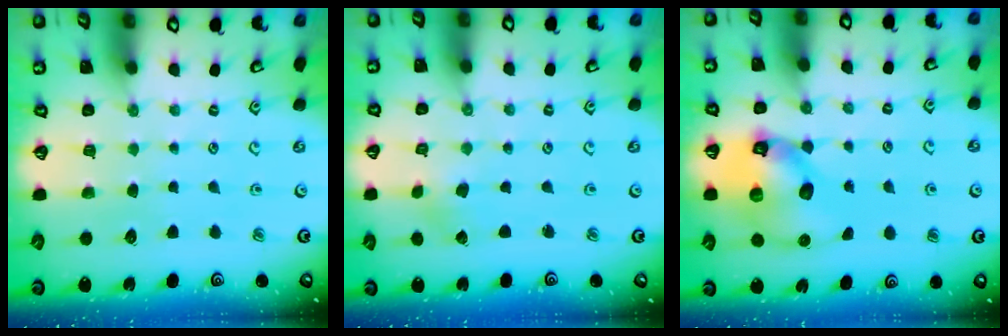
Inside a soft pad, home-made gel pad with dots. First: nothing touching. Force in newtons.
{"total": 0.0}
{"total": 13.7, "press": 13.5, "slide": 2.1}